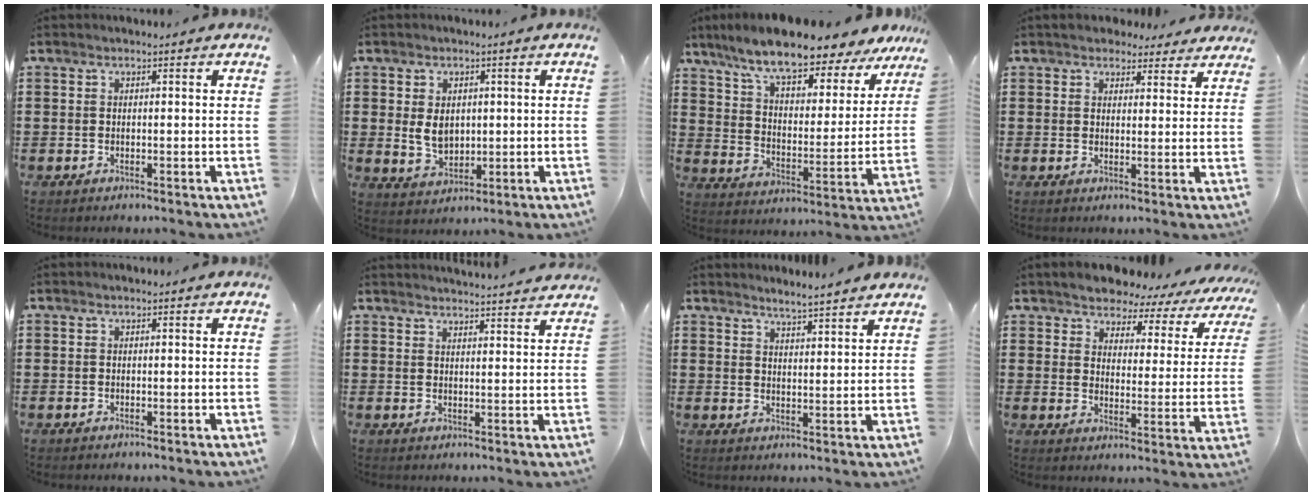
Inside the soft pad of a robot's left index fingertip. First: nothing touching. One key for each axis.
{"total": 4.4, "fx": 0.6, "fy": 3.3, "fz": 2.9, "tx": -0.056, "ty": 0.006, "tz": 0.008}
{"total": 10.4, "fx": 8.9, "fy": 1.3, "fz": 5.2, "tx": -0.129, "ty": -0.051, "tz": 0.150}
{"total": 3.5, "fx": 3.2, "fy": 1.3, "fz": 0.5, "tx": -0.012, "ty": -0.005, "tz": 0.059}
{"total": 0.0}
{"total": 3.1, "fx": 3.0, "fy": -0.6, "fz": 0.0, "tx": -0.009, "ty": -0.018, "tz": 0.055}
{"total": 3.4, "fx": 3.4, "fy": -0.6, "fz": 0.2, "tx": -0.016, "ty": -0.016, "tz": 0.062}
{"total": 4.3, "fx": 4.1, "fy": 1.0, "fz": 0.2, "tx": -0.034, "ty": -0.032, "tz": 0.067}